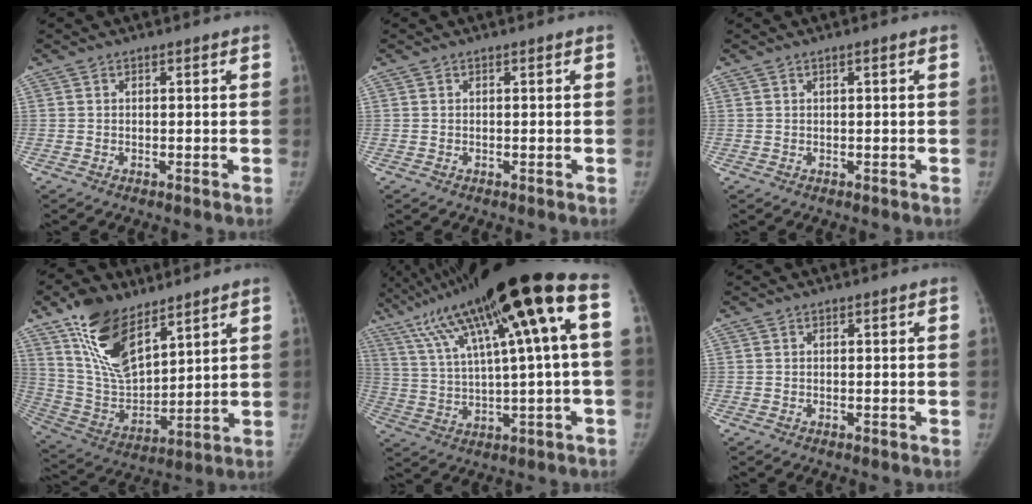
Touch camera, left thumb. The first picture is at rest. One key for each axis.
{"total": 0.0}
{"total": 0.0}
{"total": 17.3, "fx": 10.8, "fy": 8.1, "fz": 10.8, "tx": -0.166, "ty": -0.051, "tz": 0.217}
{"total": 25.0, "fx": 9.6, "fy": 3.8, "fz": 22.8, "tx": -0.389, "ty": 0.027, "tz": 0.163}
{"total": 0.0}